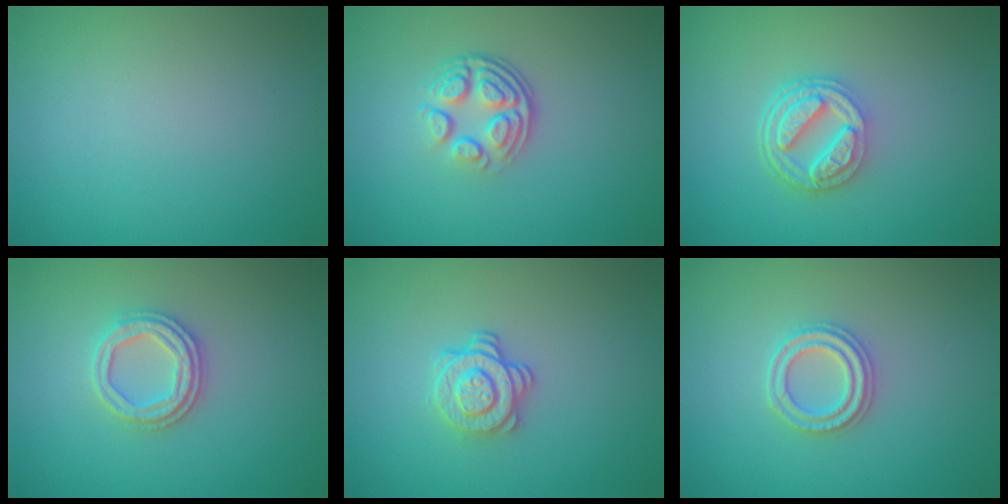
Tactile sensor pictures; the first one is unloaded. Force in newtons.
{"total": 4.0, "press": 2.8, "slide": 2.9}
{"total": 4.5, "press": 3.3, "slide": 3.0}
{"total": 3.1, "press": 2.8, "slide": 1.2}
{"total": 2.4, "press": 2.0, "slide": 1.4}
{"total": 2.3, "press": 2.2, "slide": 0.4}